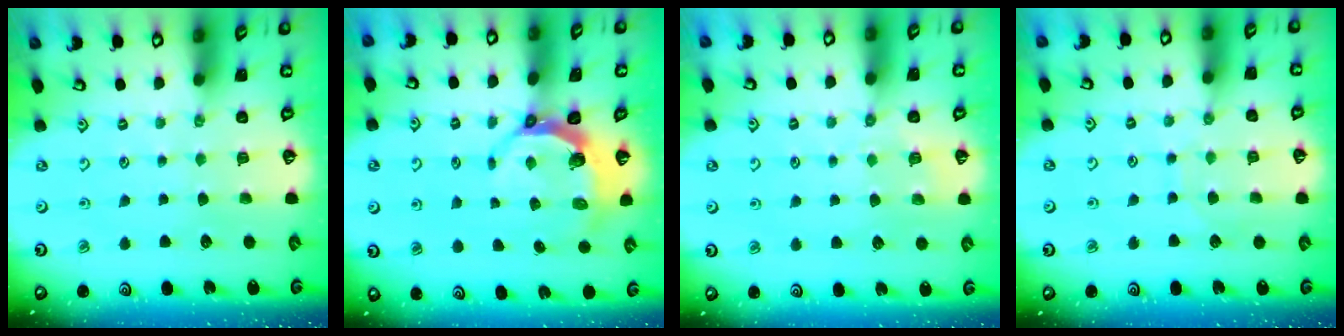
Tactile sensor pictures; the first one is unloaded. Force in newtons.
{"total": 6.3, "press": 4.9, "slide": 3.8}
{"total": 4.9, "press": 4.8, "slide": 1.2}
{"total": 6.3, "press": 6.3, "slide": 0.2}